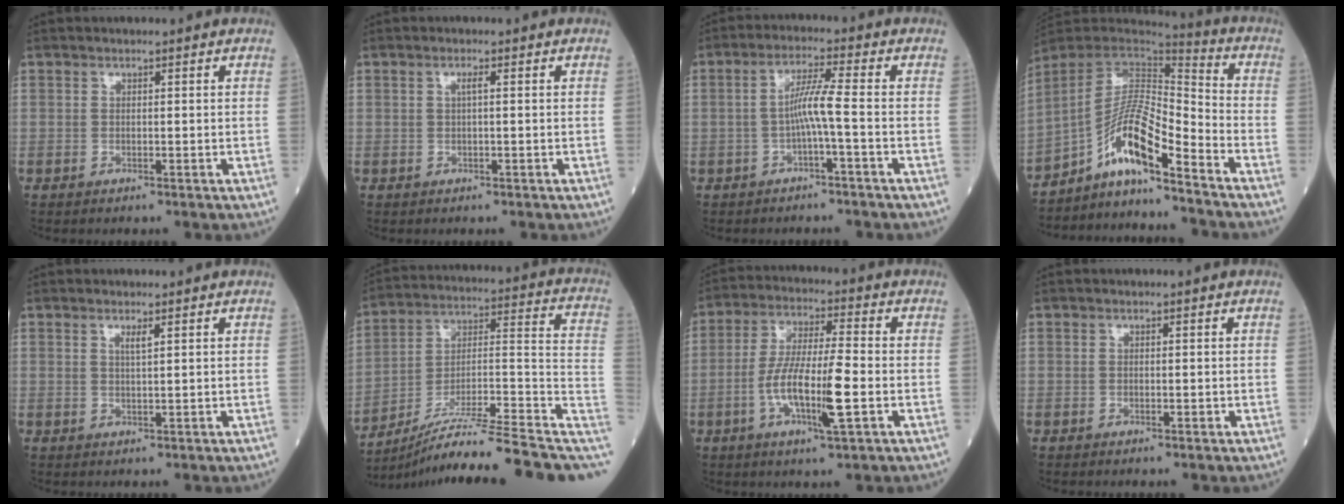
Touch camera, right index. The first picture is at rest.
{"total": 0.9, "force": [0.2, 0.0, 0.9], "torque": [-0.018, 0.003, 0.002]}
{"total": 4.6, "force": [-1.2, -0.6, 4.4], "torque": [-0.086, 0.012, -0.021]}
{"total": 12.0, "force": [-8.4, 0.9, 8.5], "torque": [-0.154, 0.019, -0.151]}
{"total": 1.3, "force": [0.7, -0.1, 1.1], "torque": [-0.021, -0.004, 0.012]}
{"total": 23.0, "force": [-18.2, -0.3, 14.0], "torque": [-0.167, 0.017, -0.291]}
{"total": 10.9, "force": [-2.9, 1.1, 10.5], "torque": [-0.200, -0.005, -0.058]}
{"total": 0.0}